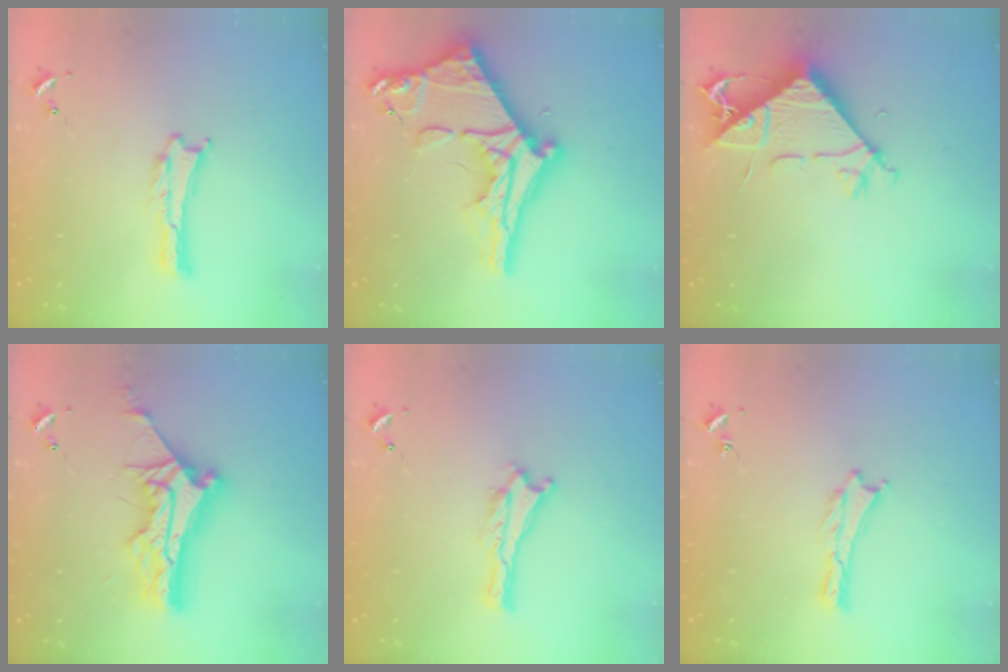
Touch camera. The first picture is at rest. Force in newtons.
{"total": 11.4, "press": 11.3, "slide": 1.2}
{"total": 8.2, "press": 8.1, "slide": 1.2}
{"total": 11.3, "press": 11.2, "slide": 1.1}
{"total": 0.0}
{"total": 0.0}